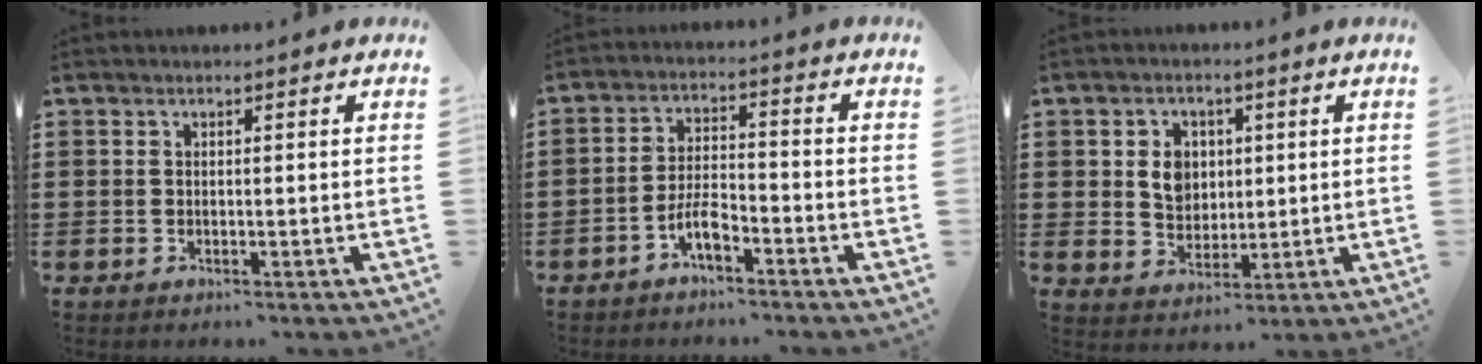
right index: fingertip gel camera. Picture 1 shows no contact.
{"total": 4.6, "force": [-3.0, 1.6, 3.1], "torque": [-0.083, 0.003, -0.065]}
{"total": 5.5, "force": [1.0, 4.6, 2.9], "torque": [-0.065, 0.013, 0.014]}